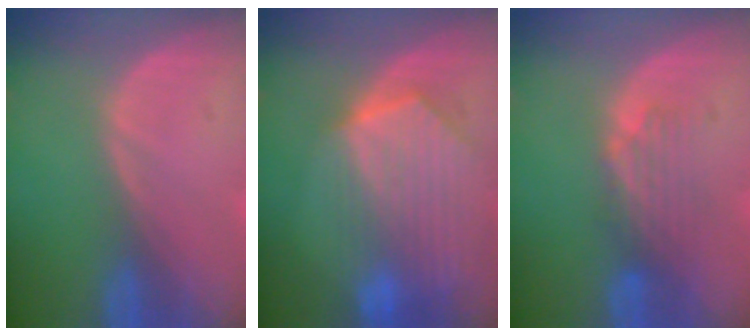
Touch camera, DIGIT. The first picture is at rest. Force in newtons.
{"total": 10.2, "press": 9.0, "slide": 4.8}
{"total": 4.4, "press": 3.8, "slide": 2.2}